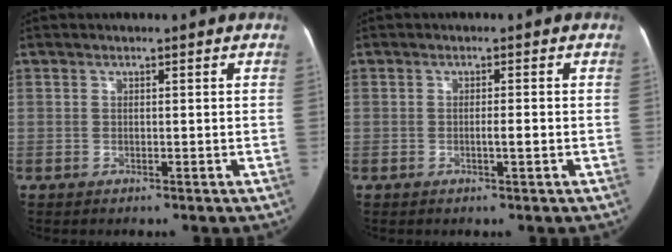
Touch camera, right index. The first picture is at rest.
{"total": 1.7, "force": [-0.4, -0.1, 1.6], "torque": [-0.030, -0.001, -0.009]}